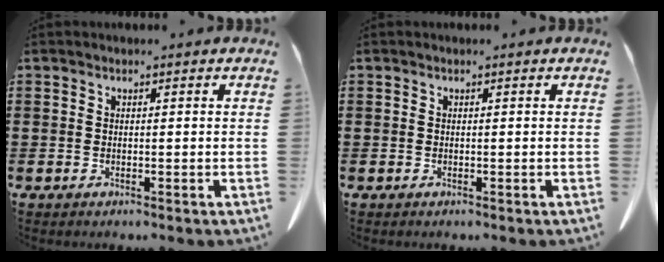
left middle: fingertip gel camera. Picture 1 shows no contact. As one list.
[{"total": 0.0}]